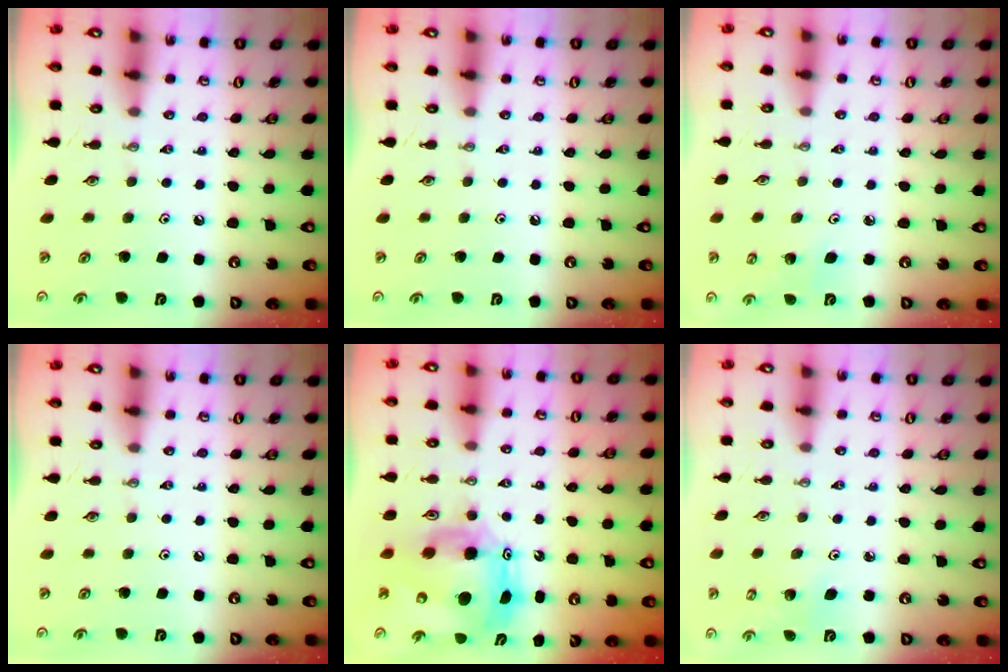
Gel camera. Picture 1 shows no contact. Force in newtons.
{"total": 0.0}
{"total": 3.7, "press": 3.7, "slide": 0.4}
{"total": 0.0}
{"total": 11.9, "press": 11.8, "slide": 0.9}
{"total": 2.7, "press": 2.7, "slide": 0.4}